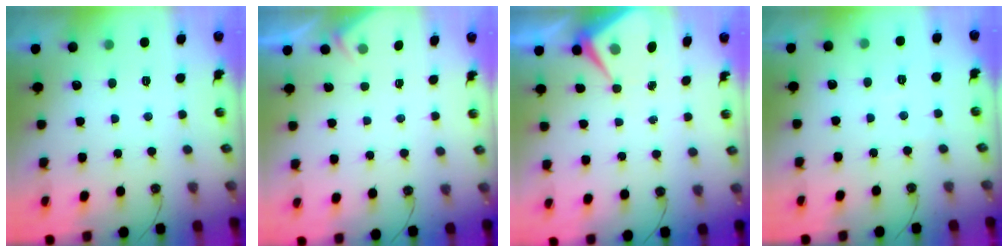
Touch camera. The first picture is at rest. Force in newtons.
{"total": 2.5, "press": 2.5, "slide": 0.4}
{"total": 6.7, "press": 6.6, "slide": 0.7}
{"total": 5.1, "press": 5.0, "slide": 0.6}